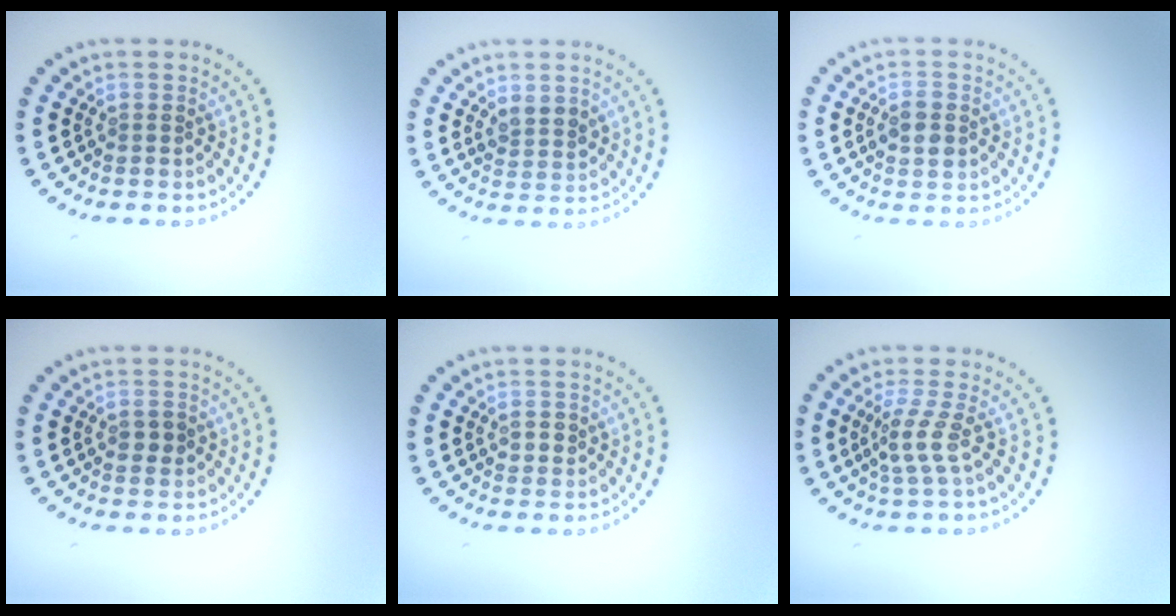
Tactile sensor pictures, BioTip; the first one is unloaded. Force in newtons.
{"total": 1.8, "press": 1.7, "slide": 0.6}
{"total": 2.6, "press": 2.6, "slide": 0.0}
{"total": 1.6, "press": 1.6, "slide": 0.1}
{"total": 1.1, "press": 1.1, "slide": 0.2}
{"total": 2.3, "press": 1.6, "slide": 1.7}